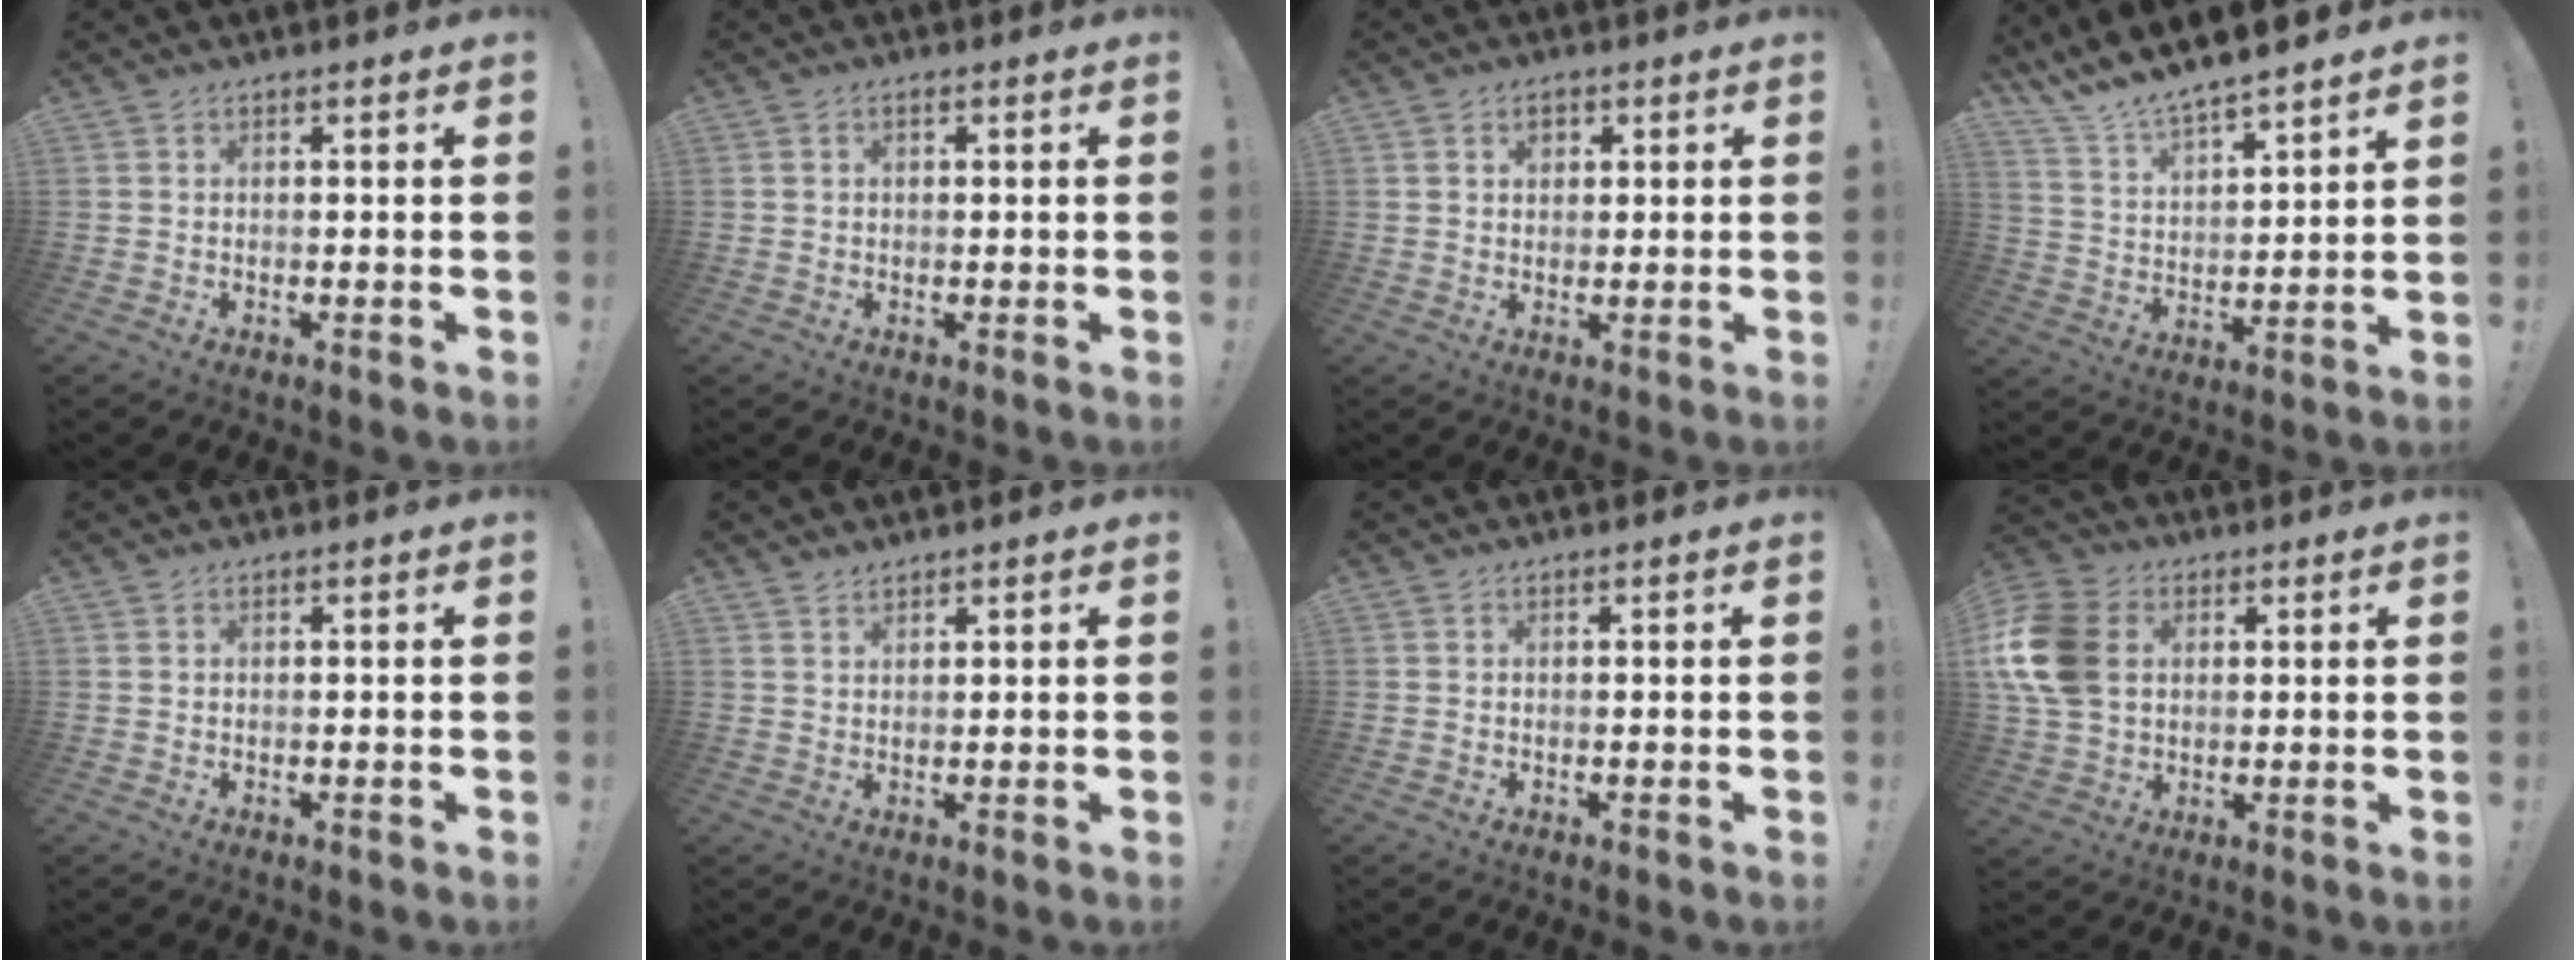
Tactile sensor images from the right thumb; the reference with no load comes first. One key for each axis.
{"total": 0.8, "fx": 0.3, "fy": 0.7, "fz": 0.4, "tx": -0.006, "ty": 0.003, "tz": 0.005}
{"total": 3.1, "fx": 1.3, "fy": 2.5, "fz": 1.3, "tx": -0.009, "ty": -0.006, "tz": 0.019}
{"total": 10.0, "fx": 9.5, "fy": 1.8, "fz": 2.4, "tx": -0.075, "ty": -0.084, "tz": 0.173}
{"total": 0.0}
{"total": 2.0, "fx": 1.8, "fy": 0.7, "fz": 0.4, "tx": -0.004, "ty": -0.012, "tz": 0.034}
{"total": 0.0}
{"total": 16.0, "fx": 2.9, "fy": 12.1, "fz": 10.0, "tx": -0.197, "ty": -0.001, "tz": 0.060}